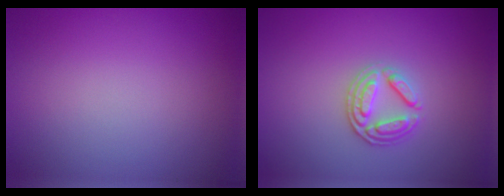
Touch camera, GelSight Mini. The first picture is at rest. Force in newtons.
{"total": 2.7, "press": 2.5, "slide": 1.0}